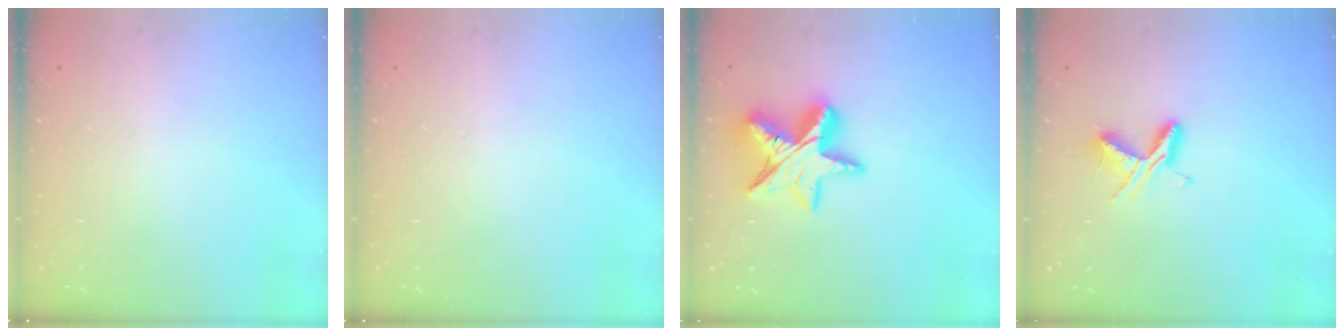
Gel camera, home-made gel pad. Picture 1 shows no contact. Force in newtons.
{"total": 0.0}
{"total": 14.1, "press": 14.1, "slide": 1.4}
{"total": 5.9, "press": 5.9, "slide": 0.5}